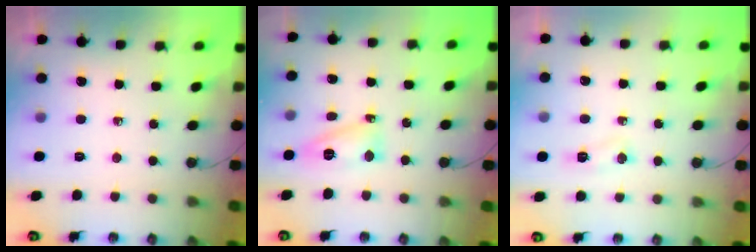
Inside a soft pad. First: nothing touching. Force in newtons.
{"total": 10.2, "press": 10.2, "slide": 0.7}
{"total": 4.7, "press": 4.5, "slide": 1.5}